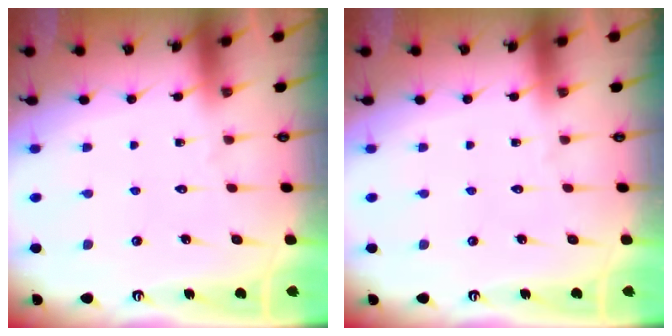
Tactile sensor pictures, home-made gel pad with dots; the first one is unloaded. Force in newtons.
{"total": 0.0}